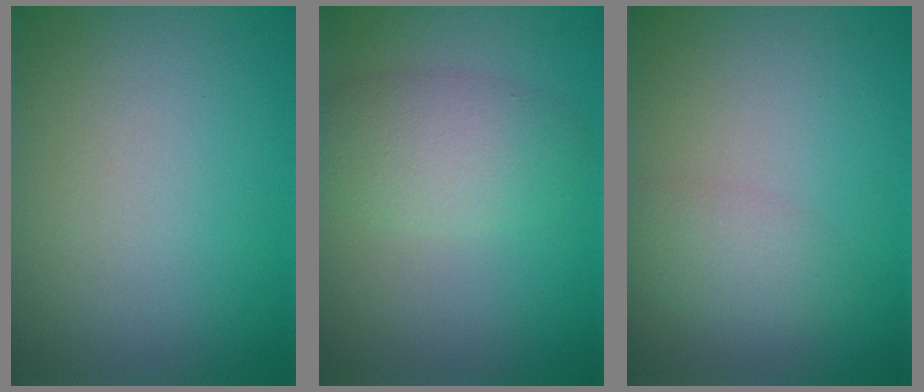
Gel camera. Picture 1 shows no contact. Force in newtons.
{"total": 4.0, "press": 4.0, "slide": 0.2}
{"total": 2.3, "press": 2.3, "slide": 0.1}